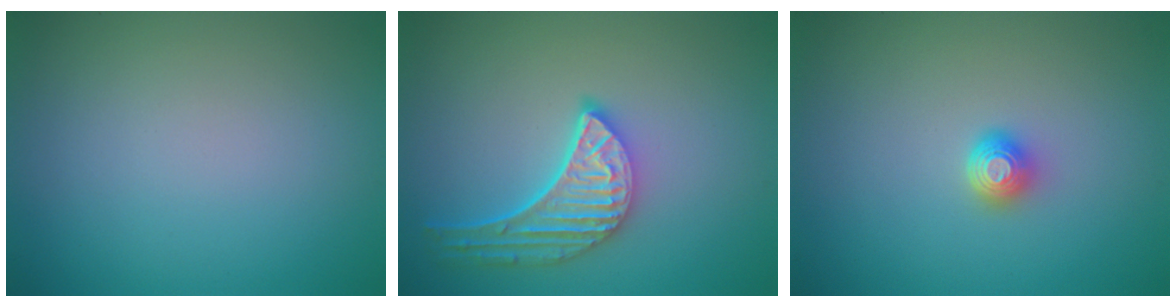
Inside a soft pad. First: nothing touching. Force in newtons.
{"total": 5.1, "press": 4.0, "slide": 3.1}
{"total": 1.6, "press": 1.3, "slide": 0.9}